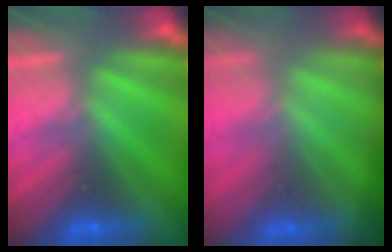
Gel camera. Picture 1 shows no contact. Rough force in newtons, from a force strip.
{"total": 1.4}